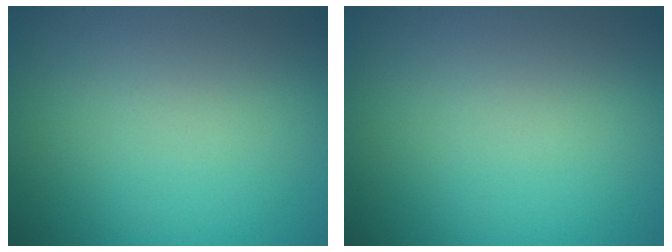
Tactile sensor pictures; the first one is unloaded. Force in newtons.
{"total": 0.0}